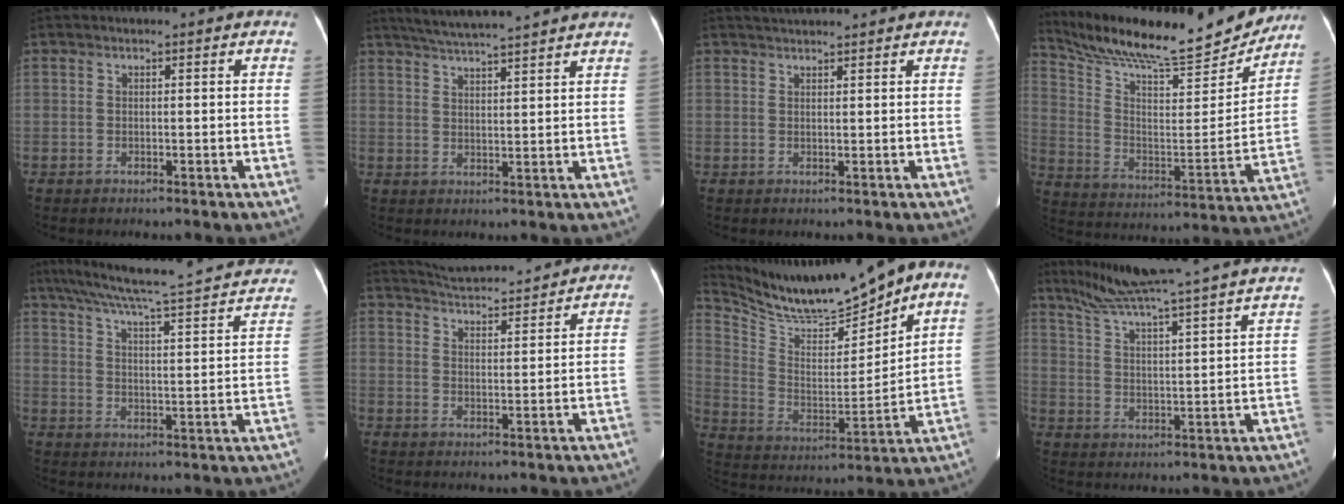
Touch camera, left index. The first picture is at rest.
{"total": 11.3, "force": [10.2, -0.6, 5.0], "torque": [-0.089, 0.026, 0.145]}
{"total": 3.9, "force": [3.7, -0.1, 1.2], "torque": [-0.018, 0.032, 0.058]}
{"total": 24.7, "force": [22.1, 3.7, 10.3], "torque": [-0.187, -0.029, 0.333]}
{"total": 27.4, "force": [23.5, 2.8, 13.8], "torque": [-0.216, -0.014, 0.296]}
{"total": 13.0, "force": [12.4, 1.2, 3.8], "torque": [-0.069, 0.022, 0.180]}
{"total": 15.6, "force": [13.5, 1.0, 7.7], "torque": [-0.153, 0.009, 0.251]}
{"total": 26.0, "force": [23.0, -1.2, 12.0], "torque": [-0.199, -0.029, 0.312]}